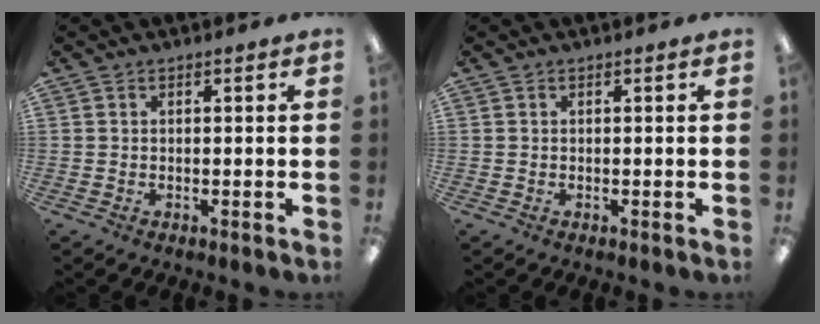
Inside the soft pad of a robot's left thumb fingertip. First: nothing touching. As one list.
[{"total": 0.0}]